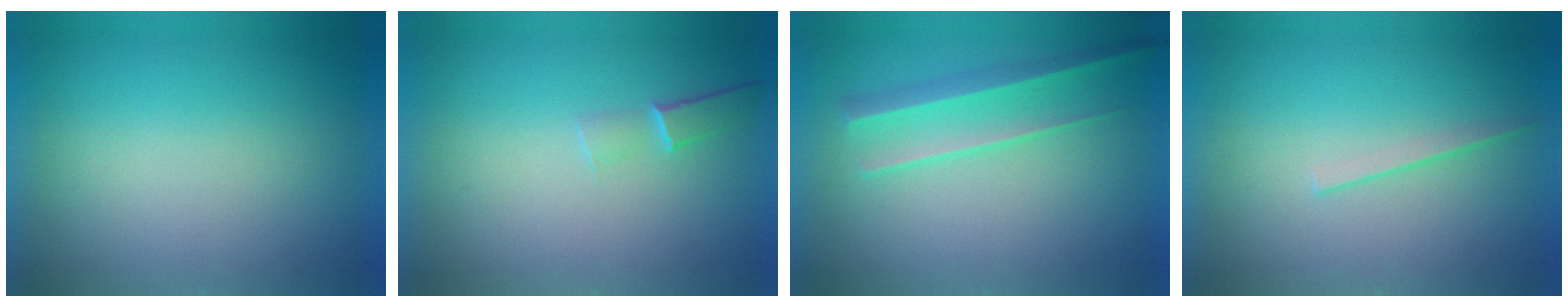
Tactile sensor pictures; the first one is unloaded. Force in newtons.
{"total": 1.0}
{"total": 2.2}
{"total": 1.1}